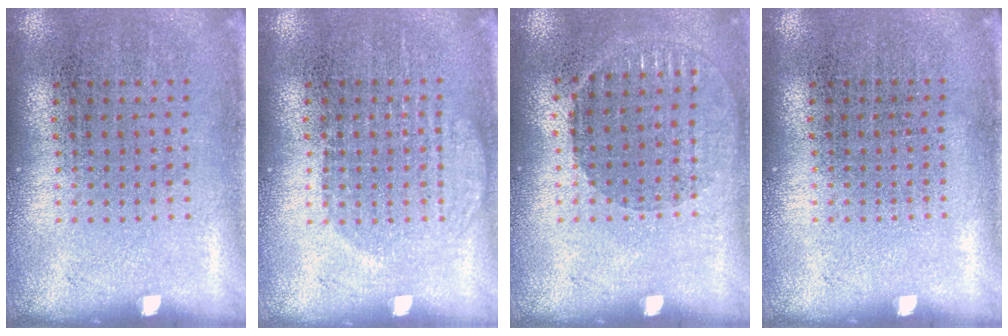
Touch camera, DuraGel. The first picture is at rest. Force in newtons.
{"total": 1.6, "press": 1.5, "slide": 0.4}
{"total": 1.0, "press": 0.9, "slide": 0.4}
{"total": 0.0}